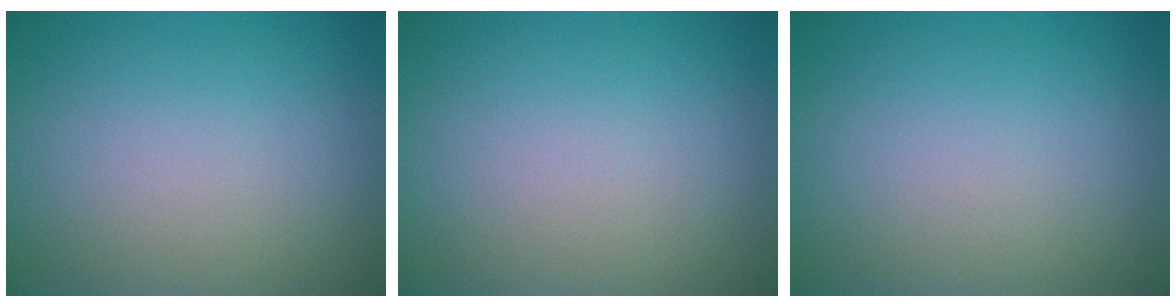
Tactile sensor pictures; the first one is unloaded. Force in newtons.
{"total": 0.0}
{"total": 0.0}